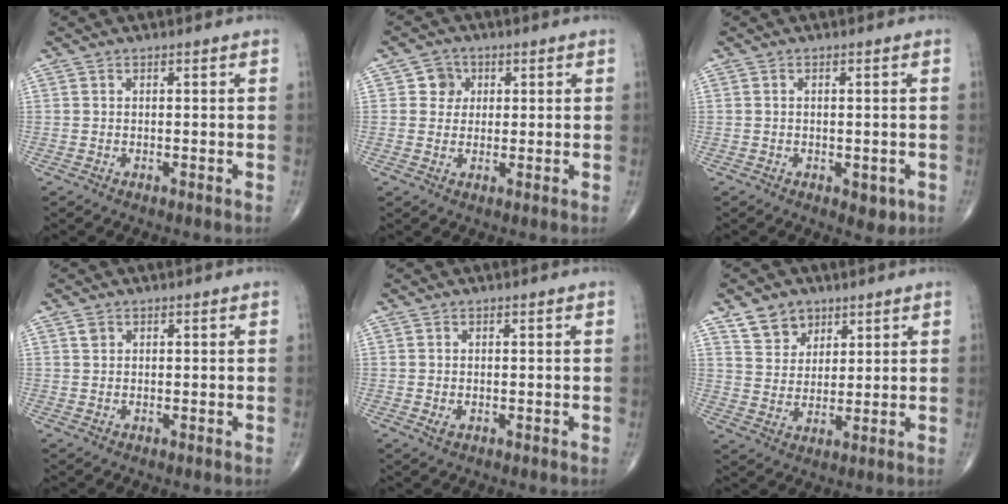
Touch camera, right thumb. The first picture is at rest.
{"total": 3.7, "force": [1.1, 3.5, 0.7], "torque": [0.013, 0.002, 0.010]}
{"total": 3.0, "force": [-1.0, 1.6, 2.4], "torque": [-0.012, -0.003, -0.006]}
{"total": 1.1, "force": [0.6, 0.8, 0.4], "torque": [0.000, 0.000, 0.011]}
{"total": 1.0, "force": [-0.2, 0.6, 0.8], "torque": [-0.011, 0.000, 0.000]}
{"total": 6.9, "force": [4.4, 4.9, 1.9], "torque": [-0.007, -0.028, 0.084]}